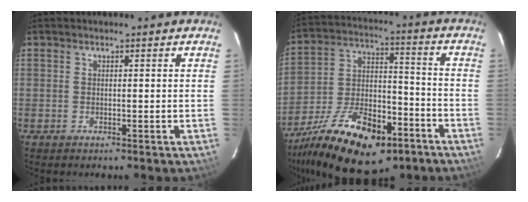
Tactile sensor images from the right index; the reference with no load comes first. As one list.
[{"total": 22.1, "force": [-13.5, 10.1, 14.2], "torque": [-0.266, -0.011, -0.214]}]